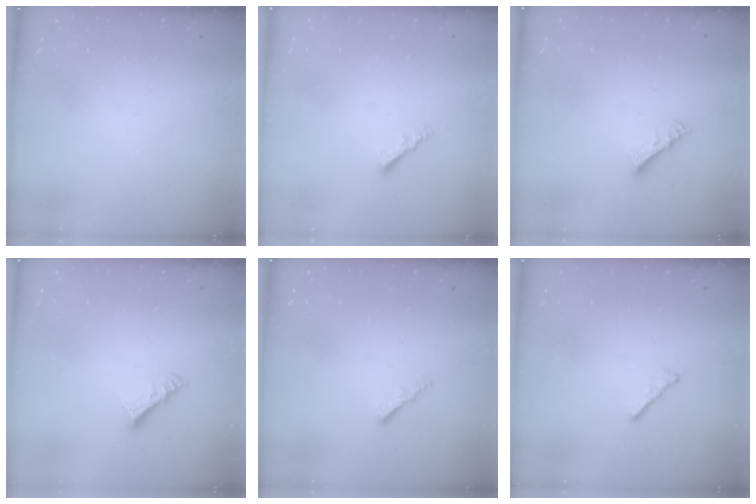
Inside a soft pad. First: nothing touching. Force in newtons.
{"total": 2.0, "press": 2.0, "slide": 0.3}
{"total": 4.7, "press": 4.7, "slide": 0.0}
{"total": 4.9, "press": 4.8, "slide": 0.4}
{"total": 1.5, "press": 1.5, "slide": 0.4}
{"total": 1.7, "press": 1.6, "slide": 0.5}